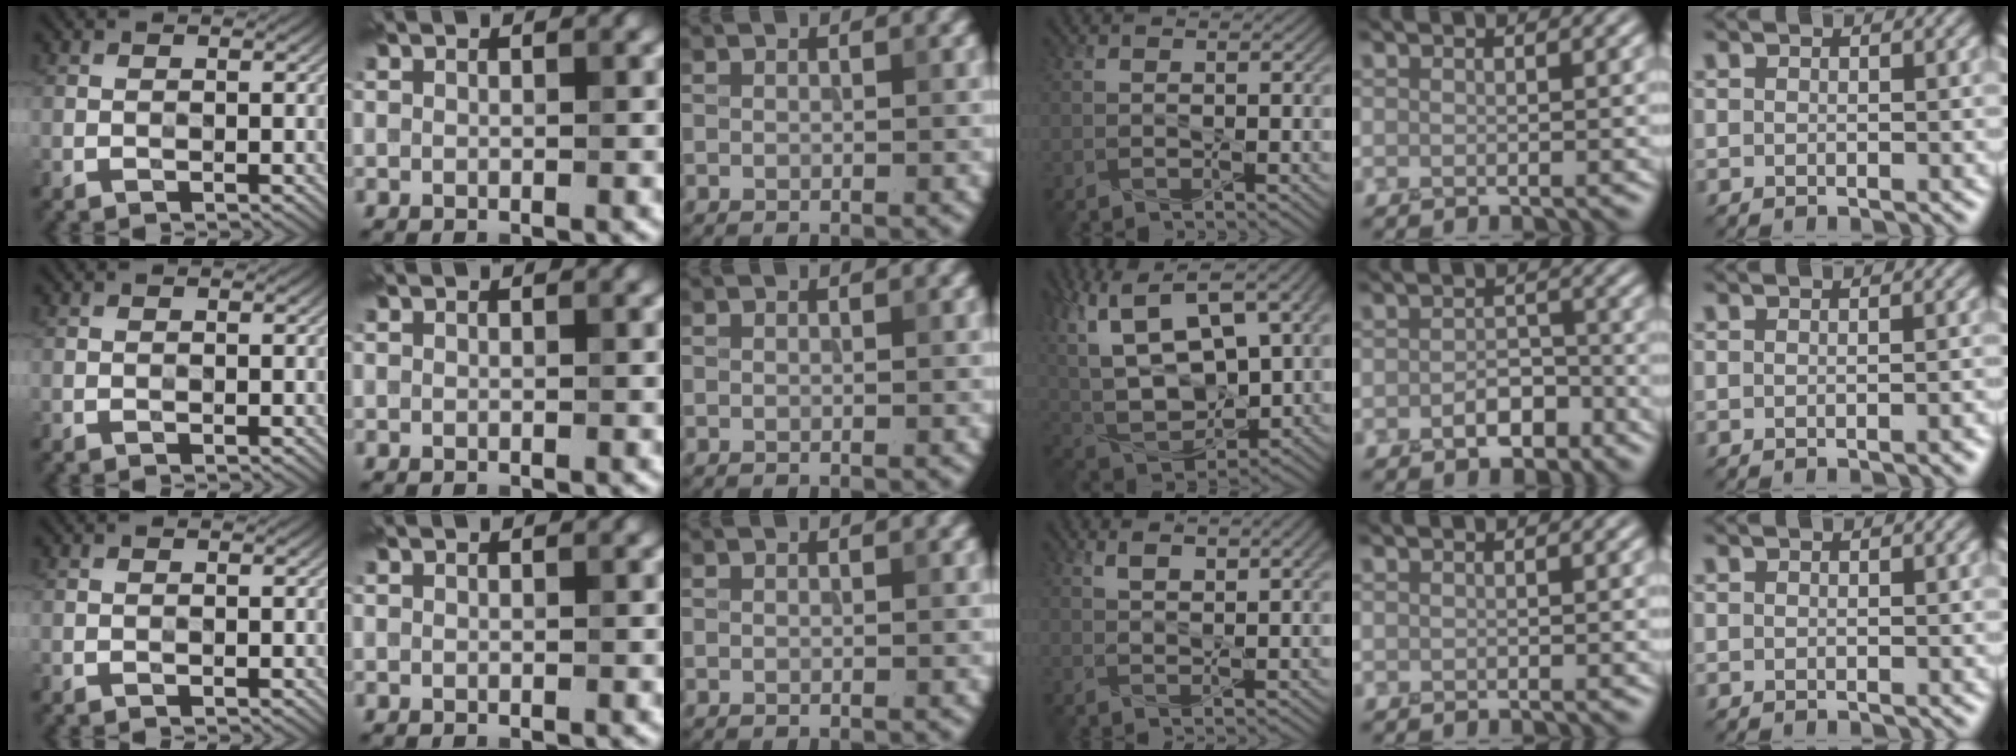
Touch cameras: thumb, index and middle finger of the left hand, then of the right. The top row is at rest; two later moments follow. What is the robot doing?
{"motion": "squeeze", "object": "air blower"}